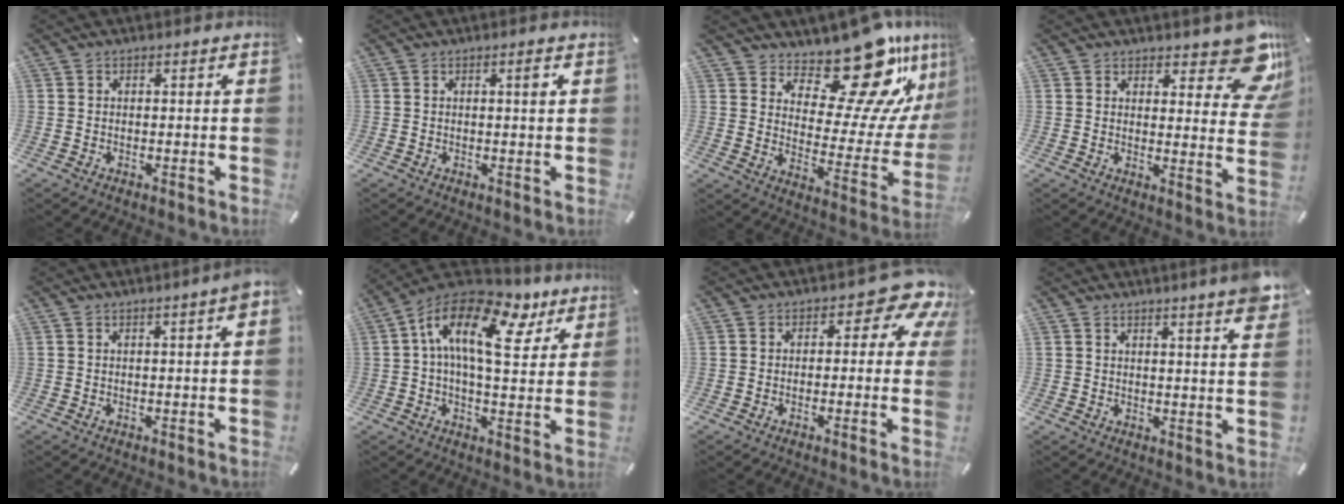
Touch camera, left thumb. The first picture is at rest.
{"total": 1.9, "force": [0.6, 0.0, 1.8], "torque": [-0.027, -0.003, 0.005]}
{"total": 19.3, "force": [15.7, 6.5, 9.3], "torque": [-0.129, -0.141, 0.260]}
{"total": 12.7, "force": [8.5, 5.6, 7.5], "torque": [-0.076, -0.065, 0.149]}
{"total": 3.3, "force": [1.0, 0.2, 3.2], "torque": [-0.051, -0.005, 0.016]}
{"total": 16.5, "force": [6.6, 7.6, 13.1], "torque": [-0.243, -0.034, 0.107]}
{"total": 8.3, "force": [3.2, 4.2, 6.4], "torque": [-0.078, -0.019, 0.052]}
{"total": 5.4, "force": [4.1, 0.2, 3.5], "torque": [-0.054, -0.024, 0.067]}